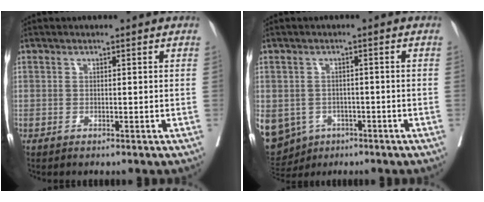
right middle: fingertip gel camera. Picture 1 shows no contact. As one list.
[{"total": 20.2, "force": [-7.9, 16.9, 7.8], "torque": [-0.267, -0.004, -0.103]}]